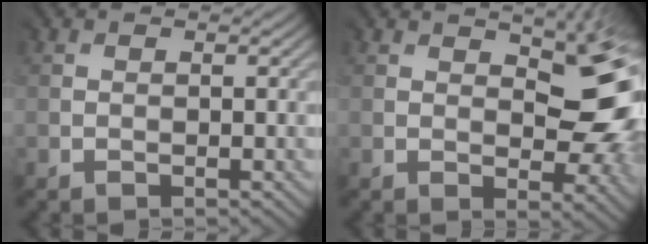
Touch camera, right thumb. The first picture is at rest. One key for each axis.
{"total": 11.0, "fx": 1.5, "fy": 5.6, "fz": 9.3, "tx": -0.094, "ty": 0.006, "tz": 0.020}